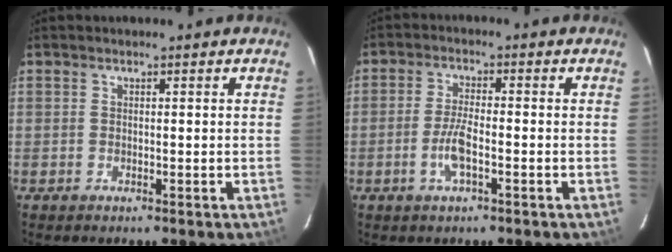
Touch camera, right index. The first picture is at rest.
{"total": 5.0, "force": [-1.9, 1.2, 4.4], "torque": [-0.094, -0.001, -0.038]}